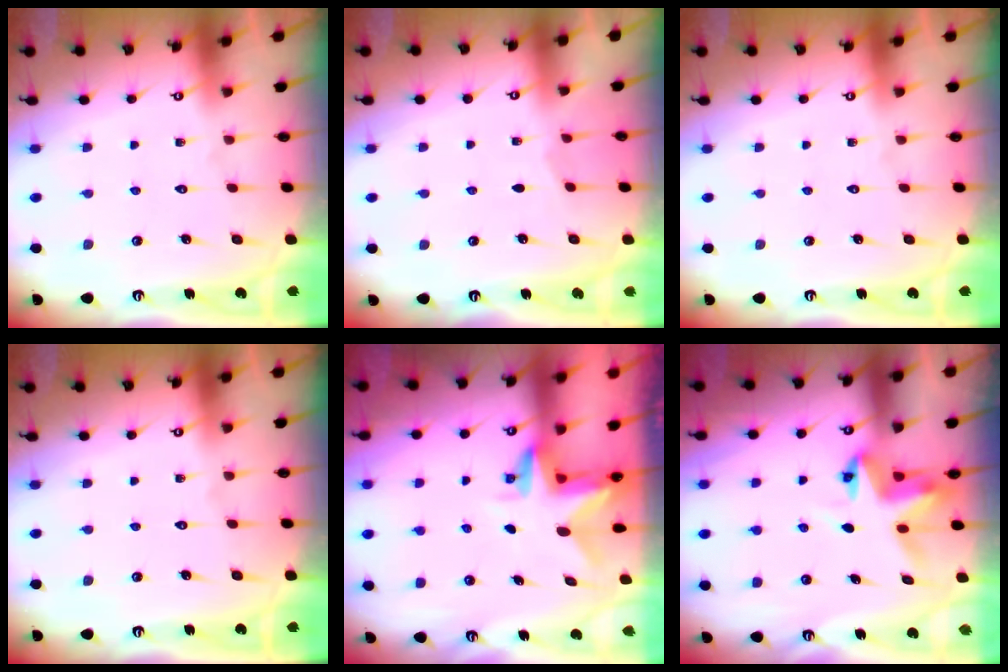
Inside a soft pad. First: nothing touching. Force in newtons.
{"total": 1.6, "press": 1.6, "slide": 0.4}
{"total": 0.0}
{"total": 0.0}
{"total": 3.0, "press": 3.0, "slide": 0.2}
{"total": 4.9, "press": 4.9, "slide": 0.3}